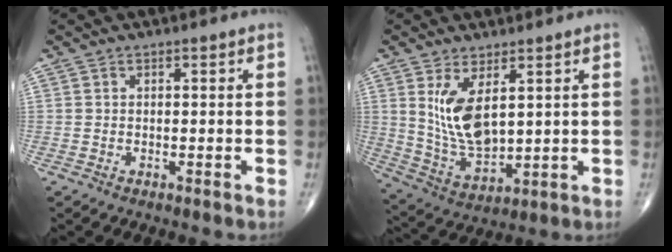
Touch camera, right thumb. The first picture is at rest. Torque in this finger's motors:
{"motor_torque": [-0.52, 1.21, 1.08, 0.24, 0.10]}